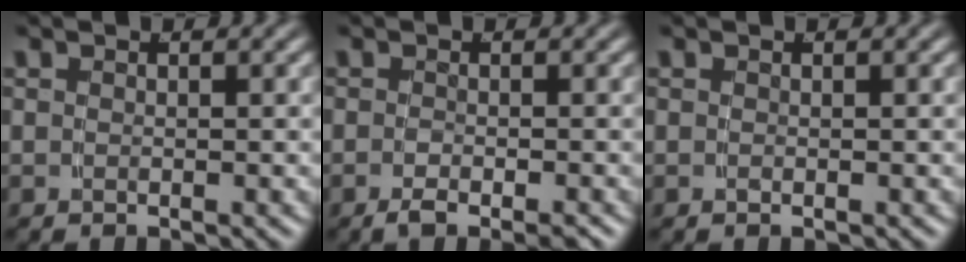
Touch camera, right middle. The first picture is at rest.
{"total": 1.9, "force": [-1.4, -0.1, 1.2], "torque": [-0.025, -0.010, -0.018]}
{"total": 0.0}